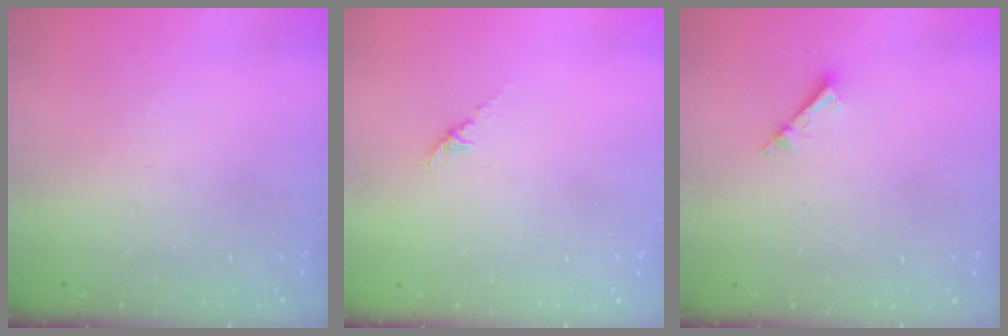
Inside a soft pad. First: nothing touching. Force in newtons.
{"total": 1.2, "press": 1.1, "slide": 0.5}
{"total": 2.5, "press": 2.5, "slide": 0.1}